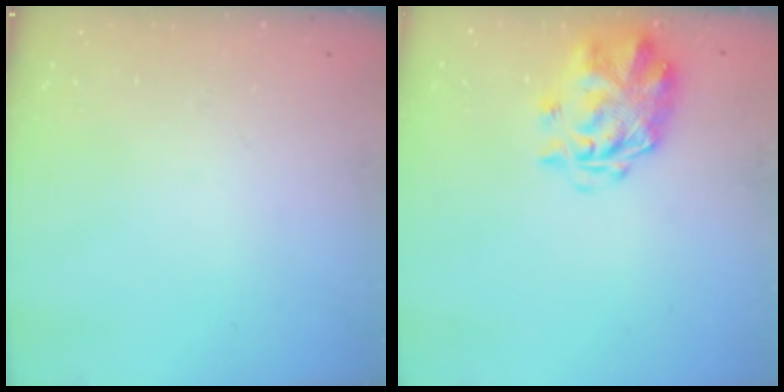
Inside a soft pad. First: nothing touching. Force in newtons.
{"total": 3.3, "press": 2.9, "slide": 1.6}